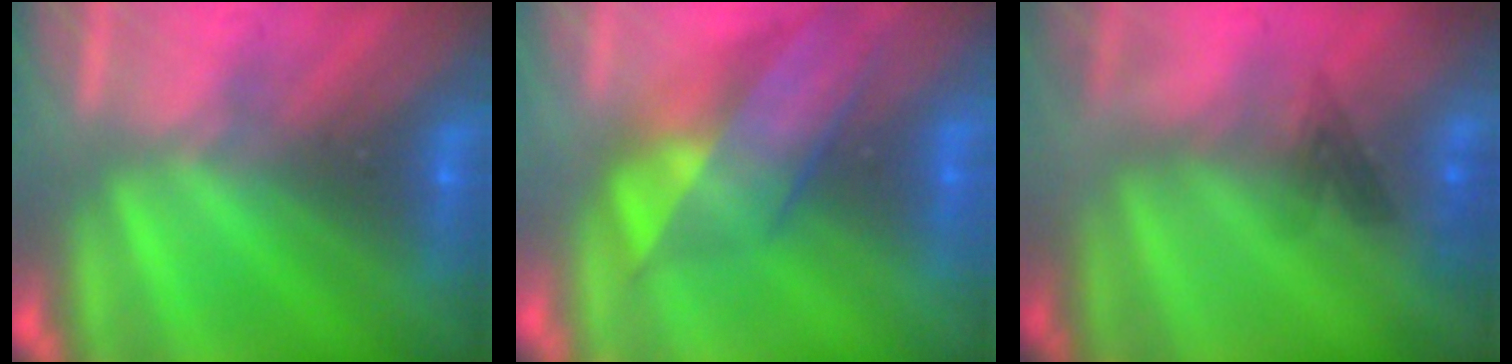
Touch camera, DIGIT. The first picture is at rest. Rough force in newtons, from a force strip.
{"total": 4.4}
{"total": 2.2}